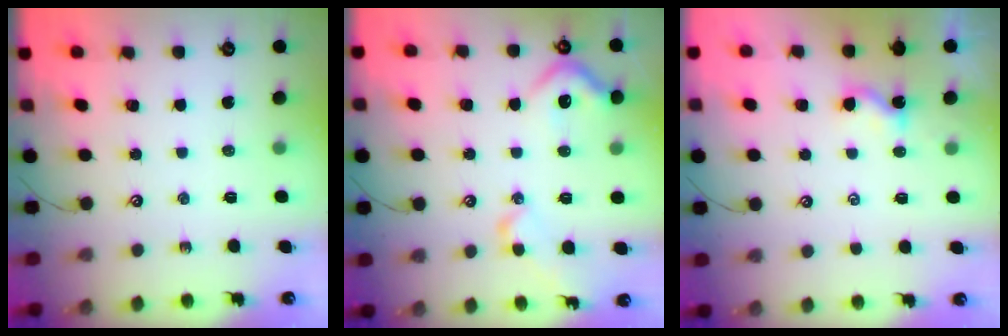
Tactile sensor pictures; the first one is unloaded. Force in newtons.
{"total": 7.9, "press": 7.7, "slide": 1.5}
{"total": 1.5, "press": 1.5, "slide": 0.2}